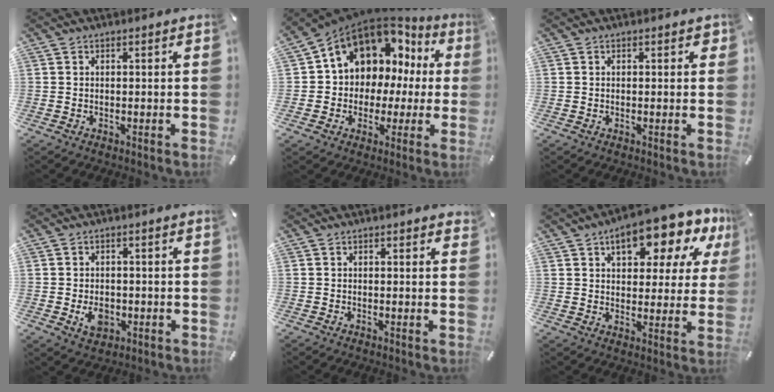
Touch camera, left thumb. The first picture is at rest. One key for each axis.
{"total": 11.8, "fx": 5.8, "fy": 9.5, "fz": 4.0, "tx": -0.076, "ty": -0.052, "tz": 0.108}
{"total": 0.8, "fx": 0.1, "fy": 0.7, "fz": 0.4, "tx": 0.000, "ty": 0.003, "tz": -0.002}
{"total": 5.2, "fx": -1.3, "fy": 3.9, "fz": 3.2, "tx": -0.050, "ty": -0.003, "tz": -0.025}
{"total": 0.5, "fx": 0.2, "fy": 0.3, "fz": 0.4, "tx": 0.001, "ty": -0.002, "tz": 0.002}
{"total": 15.7, "fx": 9.9, "fy": 6.9, "fz": 10.1, "tx": -0.134, "ty": -0.052, "tz": 0.159}